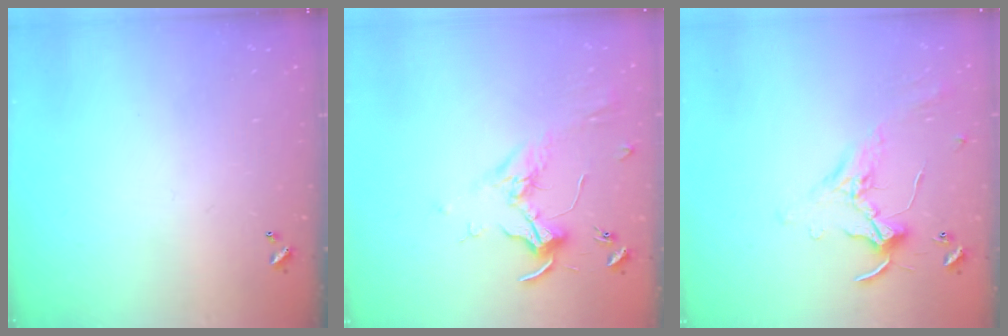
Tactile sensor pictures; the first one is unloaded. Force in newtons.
{"total": 1.7, "press": 1.5, "slide": 0.7}
{"total": 0.8, "press": 0.7, "slide": 0.4}